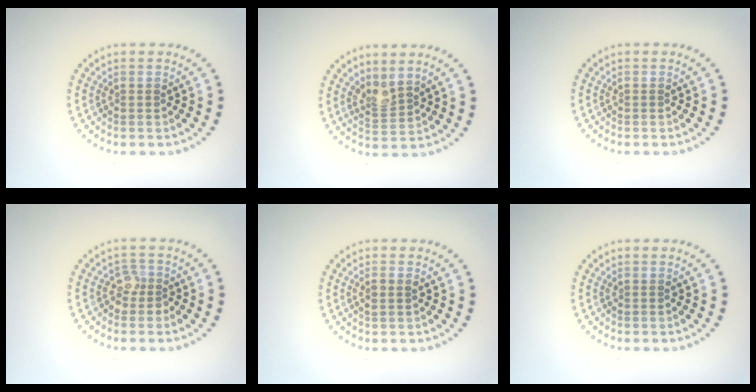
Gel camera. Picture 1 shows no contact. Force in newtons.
{"total": 2.0, "press": 1.5, "slide": 1.4}
{"total": 0.0}
{"total": 1.7, "press": 1.4, "slide": 1.0}
{"total": 1.1, "press": 1.0, "slide": 0.4}
{"total": 0.0}